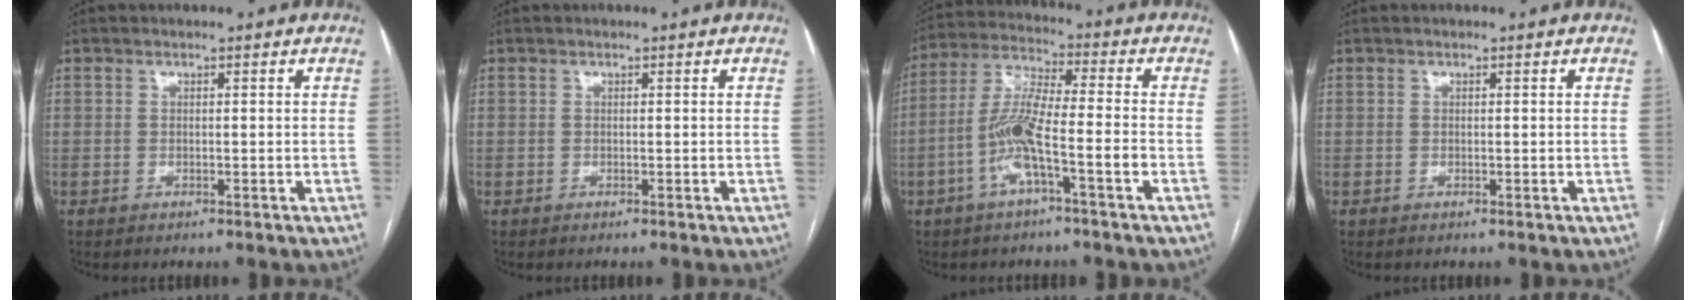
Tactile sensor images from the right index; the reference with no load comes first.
{"total": 0.0}
{"total": 9.6, "force": [-3.5, 0.8, 9.0], "torque": [-0.184, 0.015, -0.071]}
{"total": 0.0}